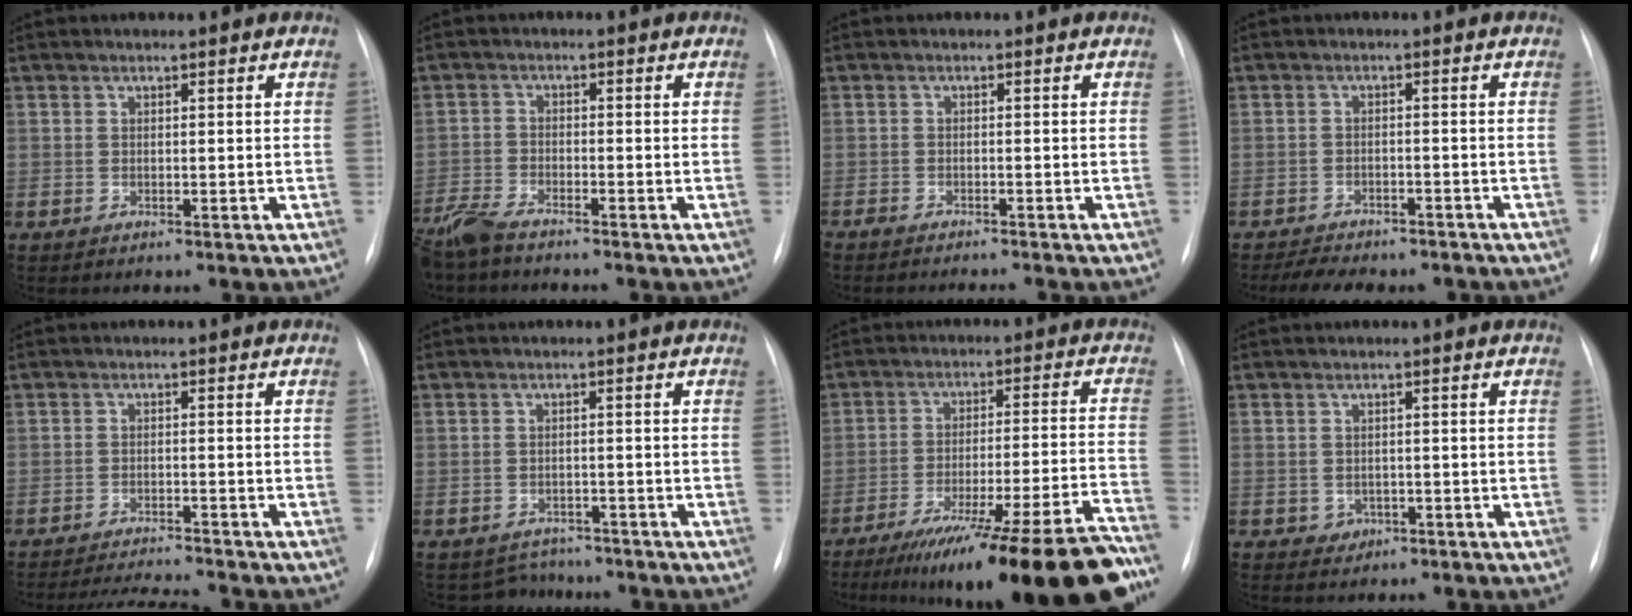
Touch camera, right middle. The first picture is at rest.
{"total": 5.8, "force": [-5.2, 0.9, 2.6], "torque": [-0.055, -0.018, -0.102]}
{"total": 3.9, "force": [-3.7, 0.0, 1.4], "torque": [-0.014, -0.007, -0.053]}
{"total": 8.6, "force": [-7.5, 2.6, 3.2], "torque": [-0.049, 0.002, -0.102]}
{"total": 5.6, "force": [-5.3, -1.0, 1.3], "torque": [-0.022, -0.009, -0.089]}
{"total": 3.3, "force": [-2.8, 1.3, -0.9], "torque": [0.011, 0.011, -0.042]}
{"total": 24.4, "force": [-19.2, -0.3, 15.1], "torque": [-0.150, -0.017, -0.289]}
{"total": 1.5, "force": [-0.4, 1.4, 0.3], "torque": [-0.001, 0.006, -0.002]}